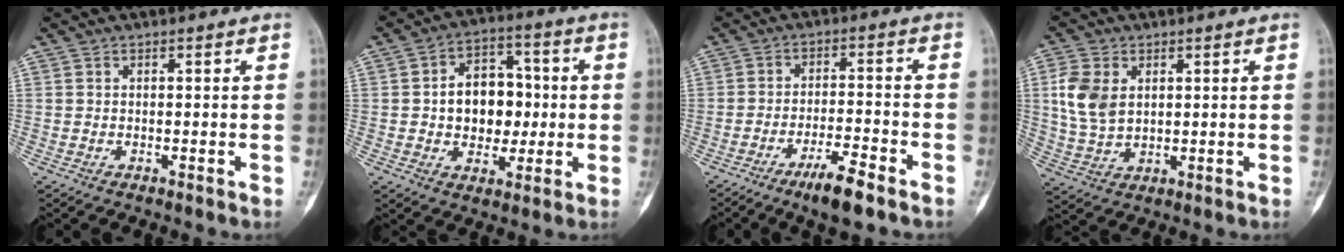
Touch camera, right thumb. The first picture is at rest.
{"total": 12.3, "force": [0.1, 9.0, 8.4], "torque": [-0.078, 0.021, 0.002]}
{"total": 7.8, "force": [-5.2, 1.4, 5.6], "torque": [-0.099, 0.024, -0.086]}
{"total": 8.8, "force": [2.2, 6.0, 6.0], "torque": [-0.115, -0.005, 0.049]}